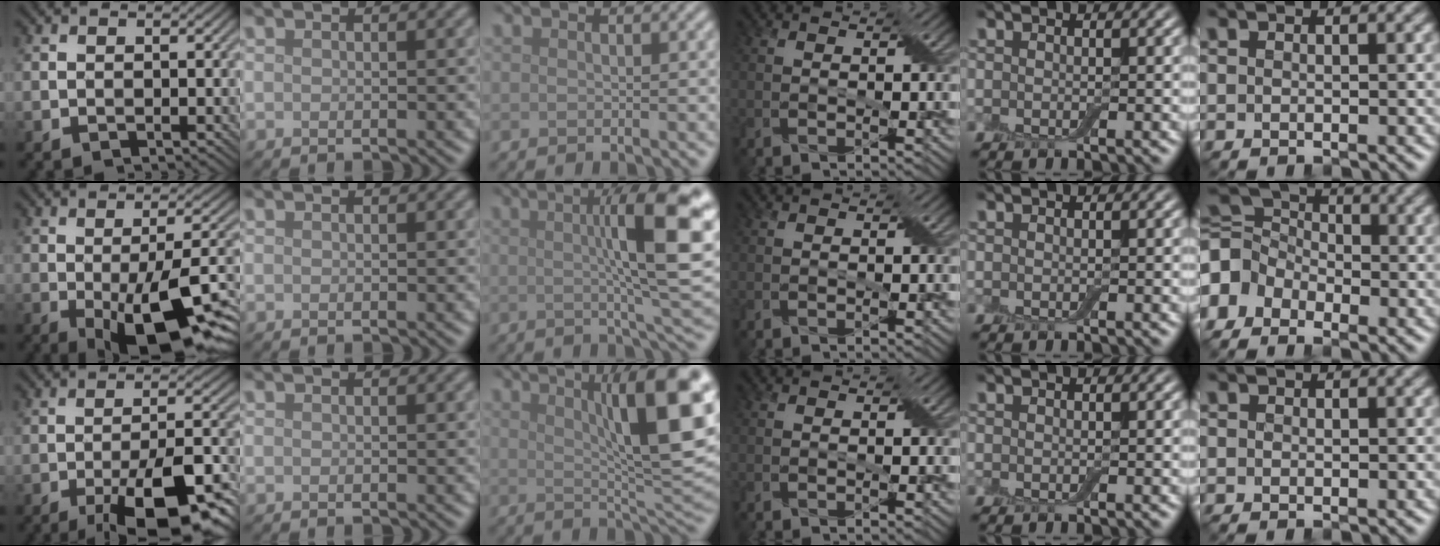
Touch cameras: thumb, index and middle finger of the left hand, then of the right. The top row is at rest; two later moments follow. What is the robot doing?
{"motion": "close", "object": "airpods case & airpods"}